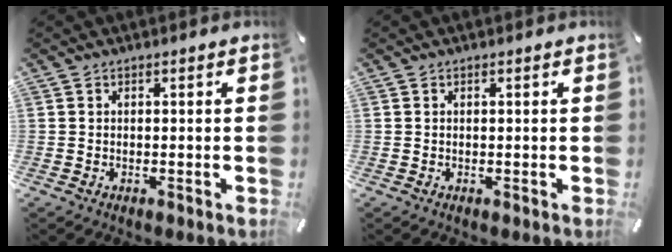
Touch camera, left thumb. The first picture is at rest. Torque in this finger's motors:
{"motor_torque": [-0.21, -0.15, 0.02, 0.14, -0.02]}